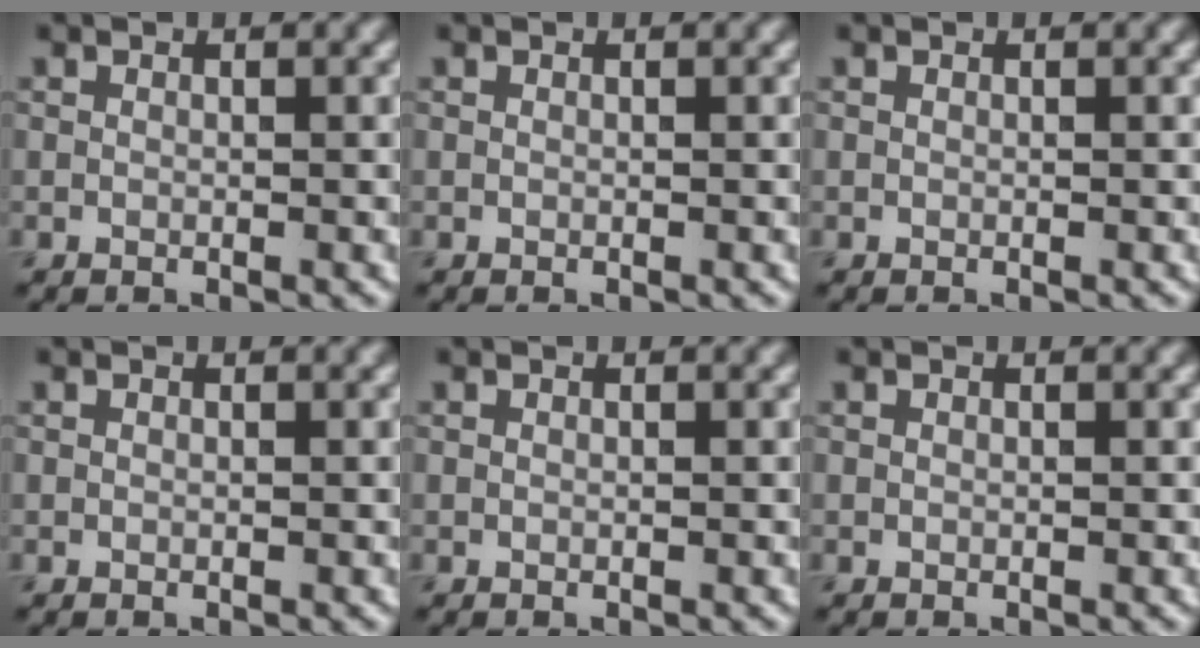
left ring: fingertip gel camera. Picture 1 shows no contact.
{"total": 0.0}
{"total": 0.0}
{"total": 0.0}
{"total": 0.0}
{"total": 0.0}